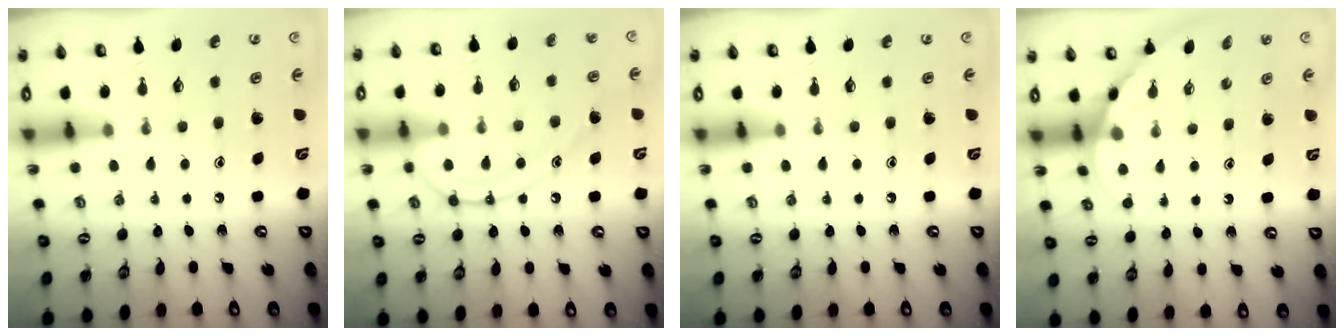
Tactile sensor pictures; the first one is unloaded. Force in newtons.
{"total": 14.3, "press": 14.3, "slide": 1.5}
{"total": 0.0}
{"total": 2.6, "press": 2.6, "slide": 0.1}